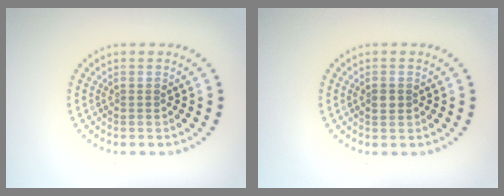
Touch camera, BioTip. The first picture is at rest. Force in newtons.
{"total": 1.2, "press": 1.2, "slide": 0.1}